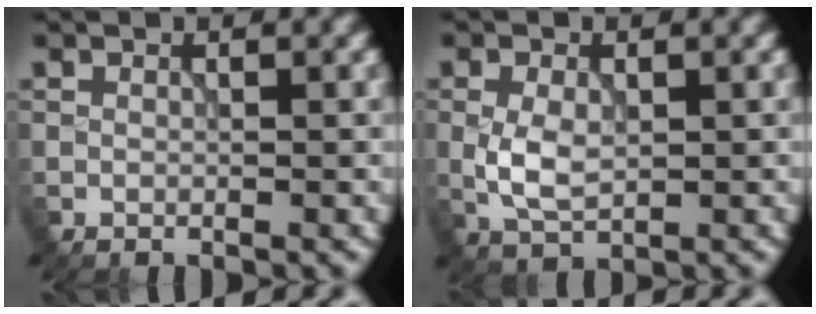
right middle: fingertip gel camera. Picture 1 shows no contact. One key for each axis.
{"total": 3.4, "fx": -0.1, "fy": 2.1, "fz": 2.7, "tx": -0.060, "ty": -0.001, "tz": 0.001}